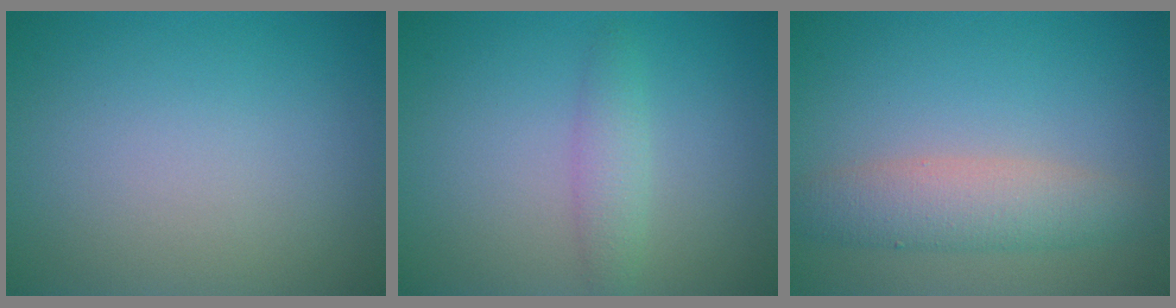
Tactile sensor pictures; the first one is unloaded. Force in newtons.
{"total": 1.8, "press": 1.8, "slide": 0.0}
{"total": 4.1, "press": 4.1, "slide": 0.2}